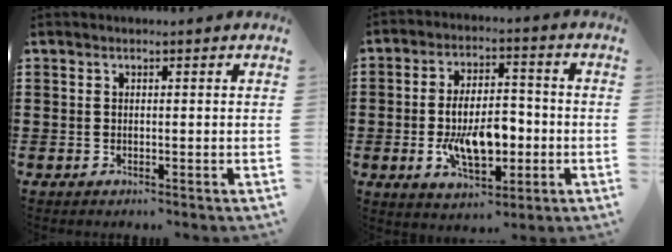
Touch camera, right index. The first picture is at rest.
{"total": 9.8, "force": [-2.3, 5.2, 8.0], "torque": [-0.144, 0.001, -0.044]}